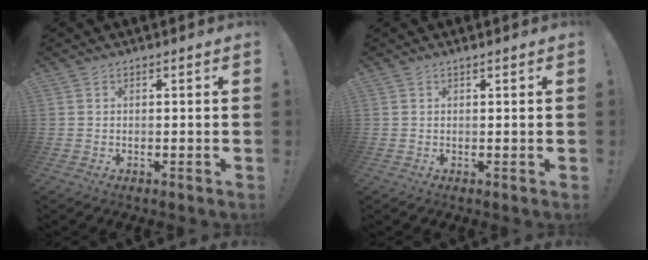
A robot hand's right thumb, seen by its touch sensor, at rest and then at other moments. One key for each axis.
{"total": 0.5, "fx": 0.4, "fy": -0.2, "fz": 0.2, "tx": 0.004, "ty": -0.004, "tz": 0.006}